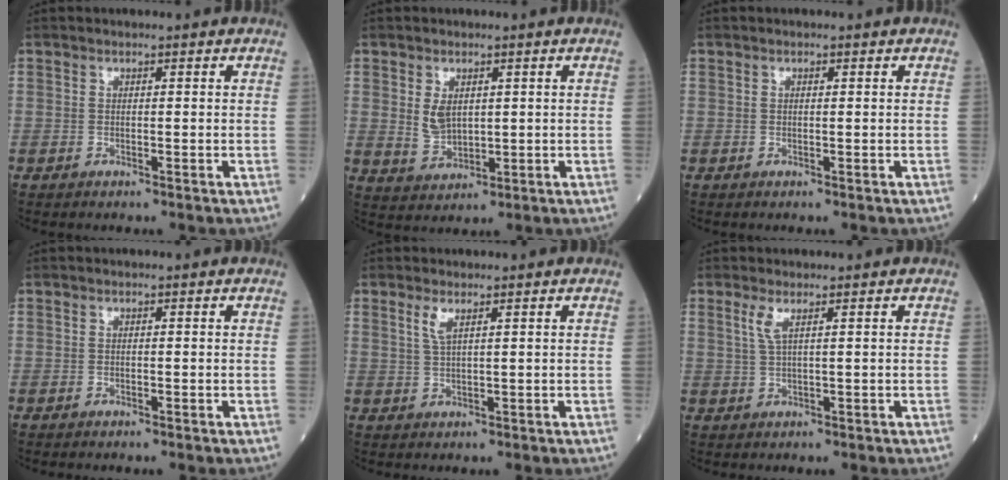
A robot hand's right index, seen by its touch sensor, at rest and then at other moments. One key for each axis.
{"total": 3.9, "fx": 0.9, "fy": 2.6, "fz": 2.8, "tx": -0.060, "ty": 0.000, "tz": 0.028}
{"total": 0.0}
{"total": 0.0}
{"total": 1.9, "fx": 1.0, "fy": 0.1, "fz": 1.6, "tx": -0.042, "ty": 0.001, "tz": 0.023}
{"total": 1.9, "fx": 0.8, "fy": 0.0, "fz": 1.8, "tx": -0.049, "ty": 0.005, "tz": 0.018}